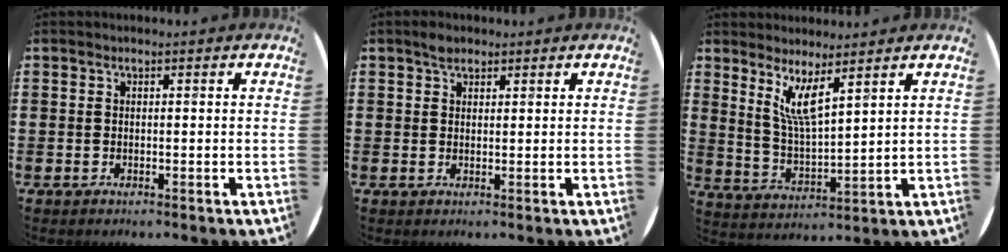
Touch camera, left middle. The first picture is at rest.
{"total": 1.6, "force": [1.3, 0.8, 0.5], "torque": [-0.002, 0.002, 0.023]}
{"total": 6.1, "force": [4.6, 0.8, 4.0], "torque": [-0.091, -0.023, 0.079]}